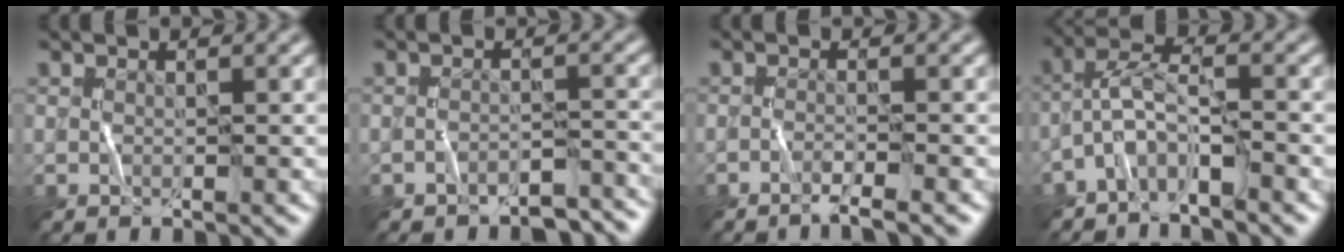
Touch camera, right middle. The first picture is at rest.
{"total": 2.9, "force": [-2.8, 0.5, 0.6], "torque": [-0.008, 0.009, -0.037]}
{"total": 2.4, "force": [-1.8, 0.3, 1.6], "torque": [-0.020, 0.009, -0.043]}
{"total": 3.5, "force": [-2.6, 0.9, 2.2], "torque": [-0.045, 0.016, -0.061]}